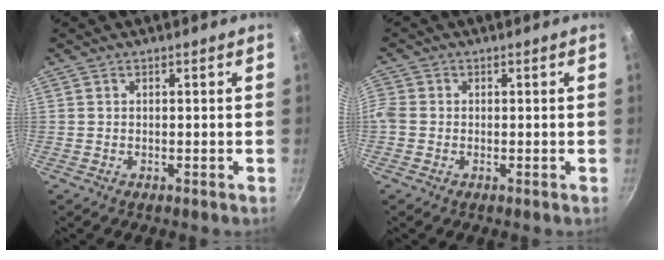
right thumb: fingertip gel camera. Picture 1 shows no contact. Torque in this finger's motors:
{"motor_torque": [0.02, 0.02, 0.09, -0.02, 0.03]}